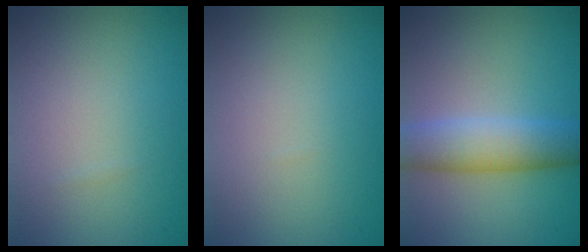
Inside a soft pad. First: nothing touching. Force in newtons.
{"total": 0.0}
{"total": 5.7, "press": 5.7, "slide": 0.1}